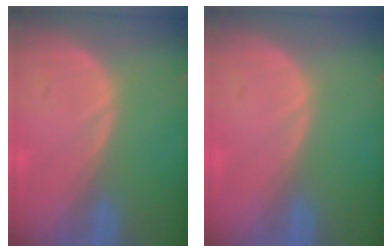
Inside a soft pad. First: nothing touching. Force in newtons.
{"total": 0.0}